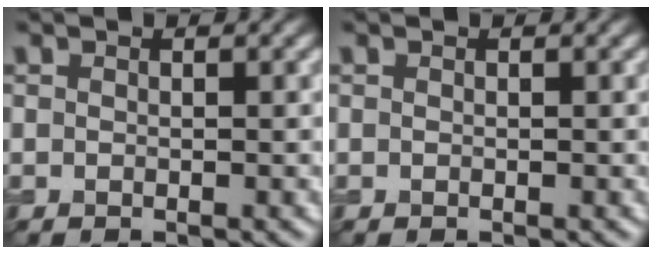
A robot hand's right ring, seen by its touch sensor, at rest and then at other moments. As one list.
[{"total": 0.0}]